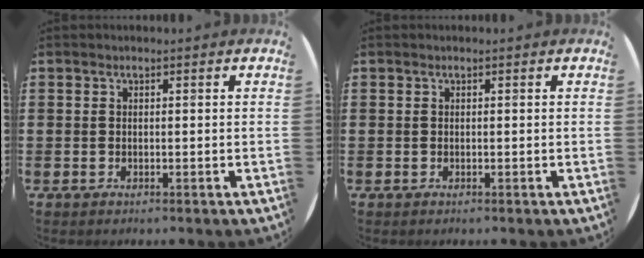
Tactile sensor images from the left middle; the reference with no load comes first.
{"total": 0.0}